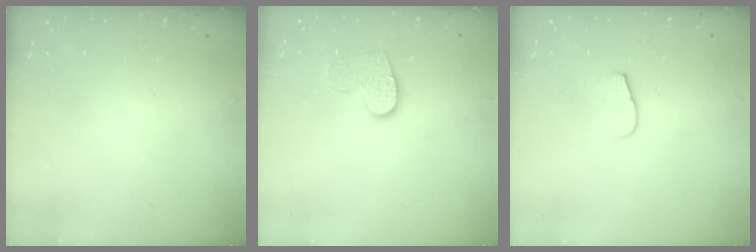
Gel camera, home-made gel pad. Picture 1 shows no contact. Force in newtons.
{"total": 9.9, "press": 9.9, "slide": 0.7}
{"total": 5.7, "press": 5.7, "slide": 0.5}